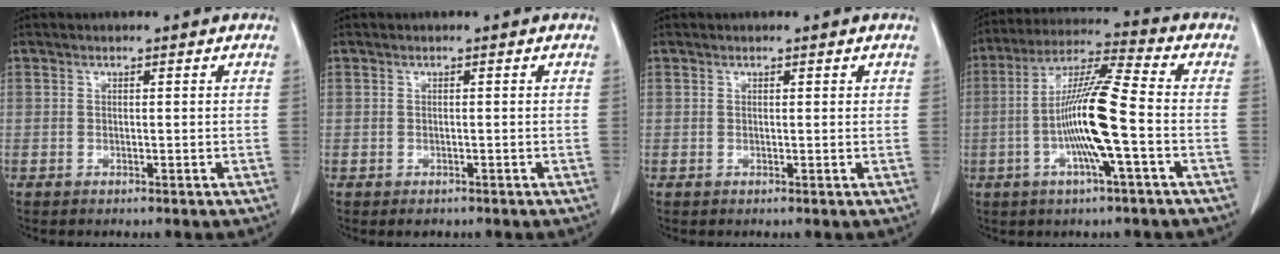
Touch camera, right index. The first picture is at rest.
{"total": 1.1, "force": [-0.6, 0.7, 0.4], "torque": [-0.003, 0.002, -0.004]}
{"total": 0.6, "force": [0.3, 0.3, 0.4], "torque": [-0.002, 0.003, 0.003]}
{"total": 12.6, "force": [-2.6, 0.1, 12.3], "torque": [-0.236, 0.004, -0.056]}